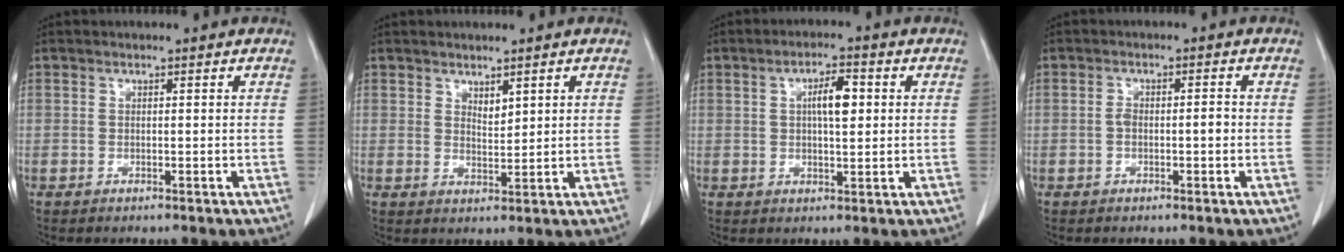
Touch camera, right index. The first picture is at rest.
{"total": 2.1, "force": [1.4, 0.8, 1.3], "torque": [-0.023, -0.007, 0.032]}
{"total": 5.0, "force": [1.0, 1.4, 4.7], "torque": [-0.081, 0.007, 0.017]}
{"total": 2.4, "force": [-0.5, 0.7, 2.2], "torque": [-0.039, 0.007, -0.007]}